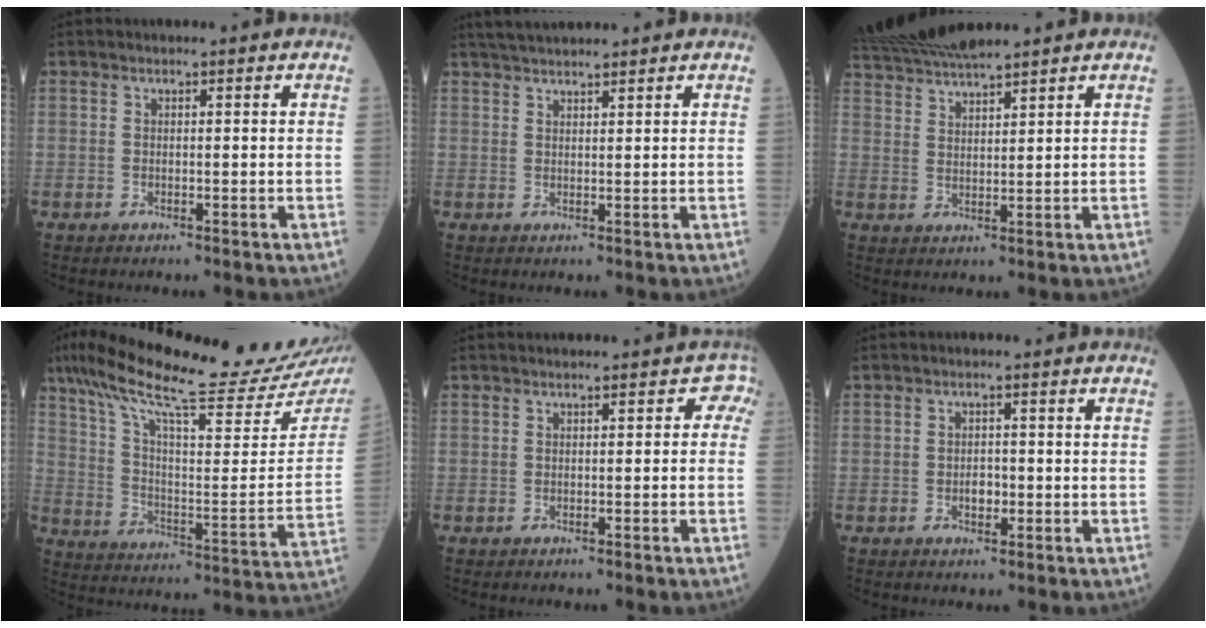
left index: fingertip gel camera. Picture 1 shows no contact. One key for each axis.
{"total": 4.7, "fx": 4.3, "fy": 0.5, "fz": 1.8, "tx": -0.030, "ty": 0.031, "tz": 0.078}
{"total": 9.0, "fx": 8.2, "fy": -0.1, "fz": 3.7, "tx": -0.076, "ty": 0.027, "tz": 0.154}
{"total": 25.9, "fx": 21.6, "fy": 2.3, "fz": 14.0, "tx": -0.237, "ty": -0.035, "tz": 0.307}
{"total": 1.2, "fx": -0.2, "fy": 1.1, "fz": 0.5, "tx": 0.017, "ty": 0.011, "tz": -0.010}
{"total": 2.0, "fx": -0.8, "fy": 1.3, "fz": 1.4, "tx": -0.021, "ty": 0.000, "tz": -0.011}